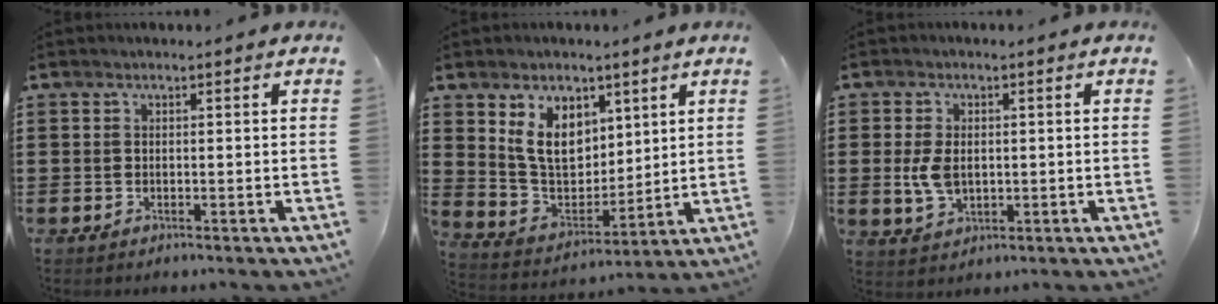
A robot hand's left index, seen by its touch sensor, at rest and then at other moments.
{"total": 8.7, "force": [4.5, 6.2, 4.2], "torque": [-0.102, -0.002, 0.088]}
{"total": 4.8, "force": [0.1, 2.9, 3.7], "torque": [-0.096, 0.000, -0.003]}